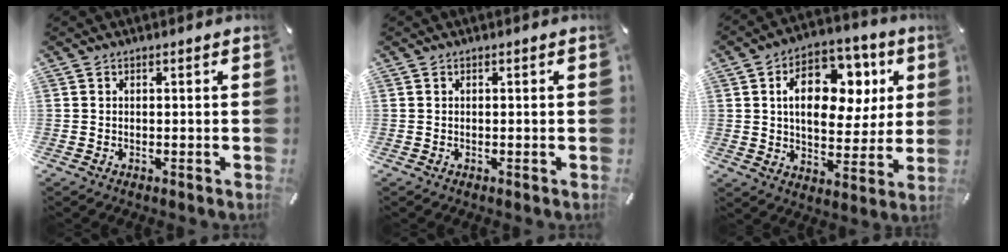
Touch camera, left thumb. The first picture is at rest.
{"total": 0.0}
{"total": 16.8, "force": [5.4, 10.9, 11.6], "torque": [-0.171, -0.009, 0.094]}